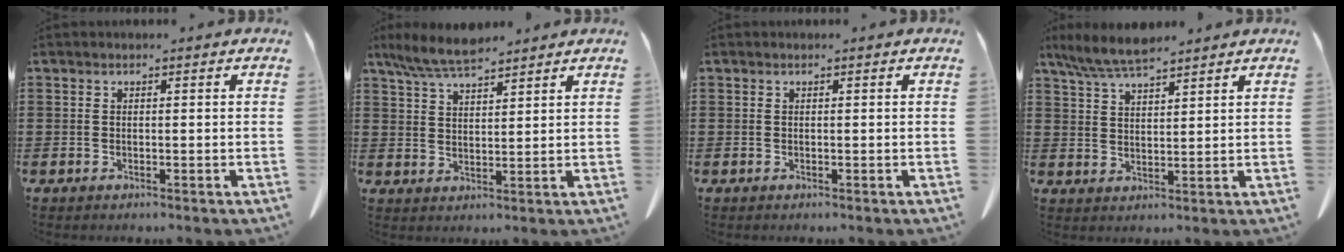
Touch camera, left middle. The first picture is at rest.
{"total": 6.5, "force": [5.6, 1.2, 3.2], "torque": [-0.077, -0.014, 0.105]}
{"total": 0.0}
{"total": 6.3, "force": [5.3, 1.0, 3.2], "torque": [-0.077, -0.013, 0.099]}